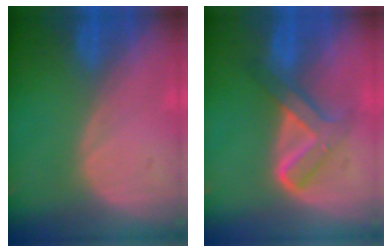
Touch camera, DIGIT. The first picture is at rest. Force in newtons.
{"total": 5.7, "press": 5.7, "slide": 0.3}